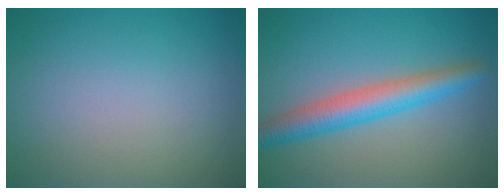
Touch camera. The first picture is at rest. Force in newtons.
{"total": 4.8, "press": 4.8, "slide": 0.1}